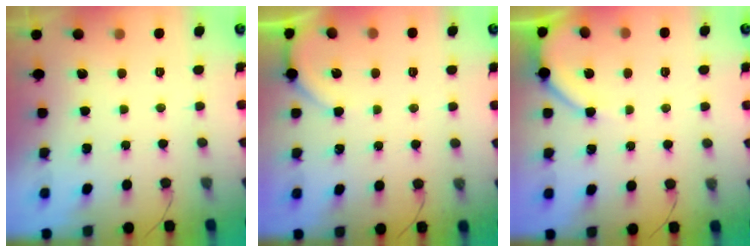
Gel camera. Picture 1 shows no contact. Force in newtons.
{"total": 2.0, "press": 2.0, "slide": 0.2}
{"total": 4.9, "press": 4.8, "slide": 0.5}